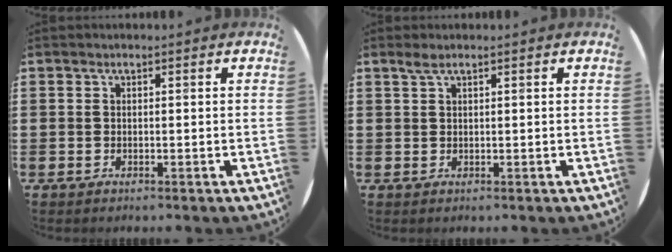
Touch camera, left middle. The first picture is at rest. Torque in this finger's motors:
{"motor_torque": [0.40, -0.38, 0.02, 0.03]}